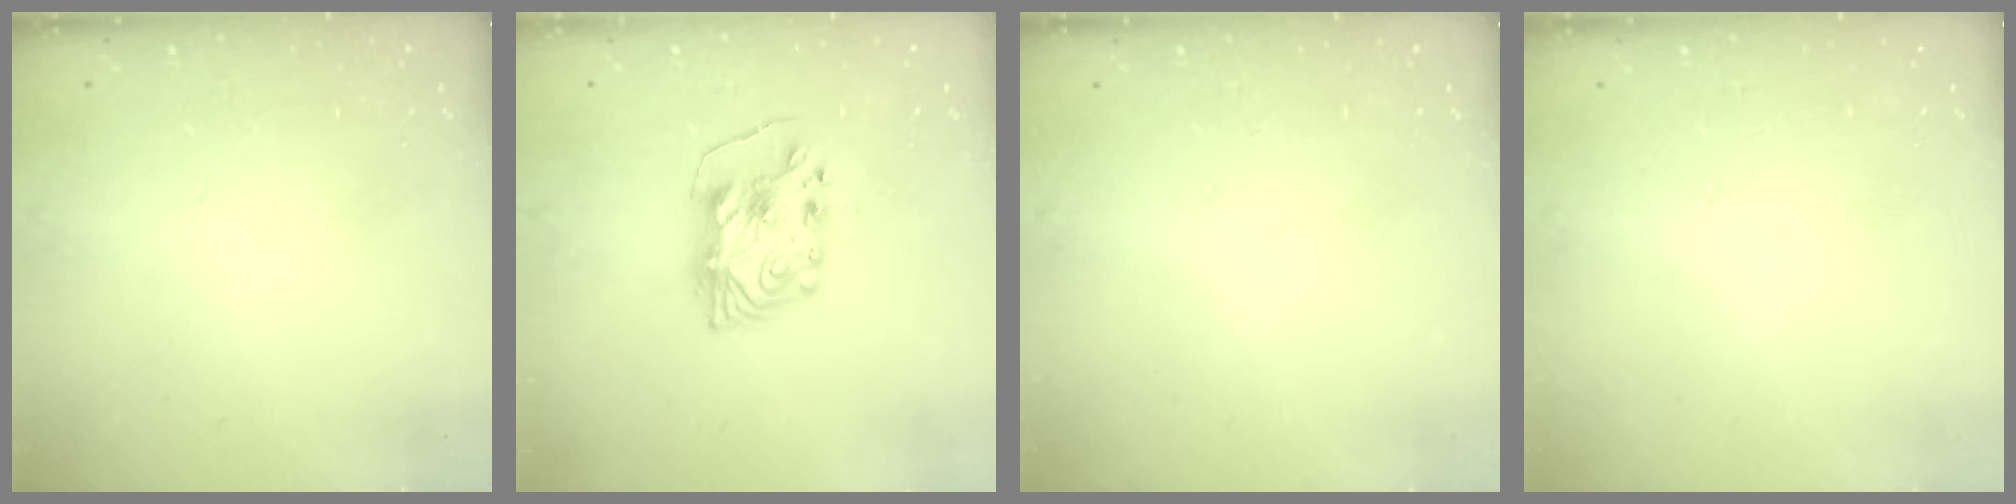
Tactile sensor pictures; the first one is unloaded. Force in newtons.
{"total": 8.2, "press": 8.2, "slide": 0.6}
{"total": 0.0}
{"total": 0.0}